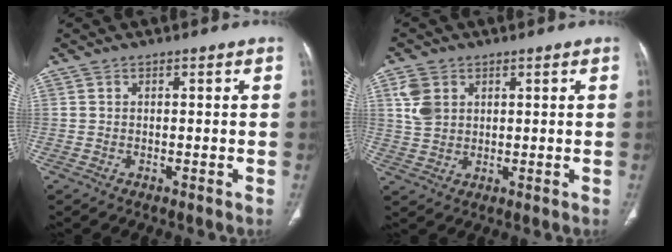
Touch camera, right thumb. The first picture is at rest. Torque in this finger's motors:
{"motor_torque": [0.69, 1.21, 0.75, 0.72, 0.02]}